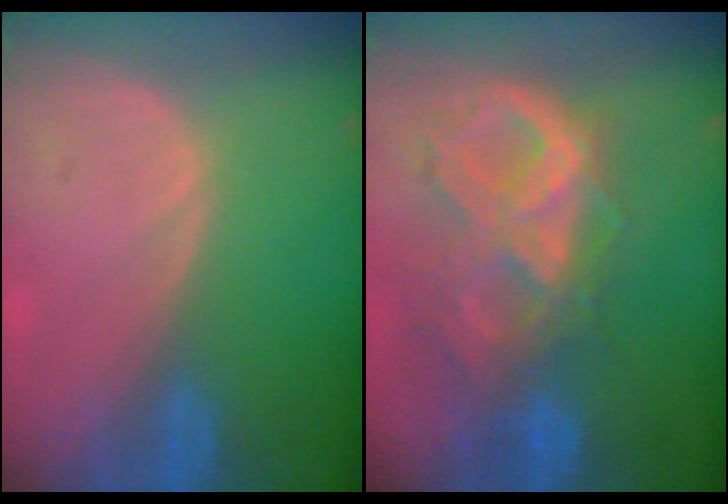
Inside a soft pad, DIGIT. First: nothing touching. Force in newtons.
{"total": 10.5, "press": 8.8, "slide": 5.8}